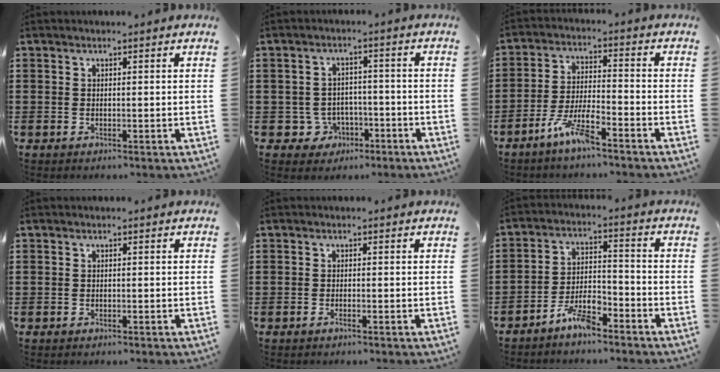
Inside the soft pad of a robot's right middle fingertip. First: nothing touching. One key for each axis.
{"total": 4.3, "fx": -2.3, "fy": 3.4, "fz": 1.1, "tx": -0.037, "ty": 0.007, "tz": -0.049}
{"total": 6.7, "fx": -4.7, "fy": 1.2, "fz": 4.6, "tx": -0.108, "ty": -0.003, "tz": -0.093}
{"total": 0.6, "fx": -0.5, "fy": 0.3, "fz": 0.1, "tx": -0.002, "ty": 0.002, "tz": -0.011}
{"total": 0.7, "fx": -0.5, "fy": 0.0, "fz": 0.5, "tx": -0.009, "ty": -0.002, "tz": -0.009}
{"total": 6.0, "fx": -4.9, "fy": 1.6, "fz": 3.0, "tx": -0.063, "ty": 0.012, "tz": -0.097}